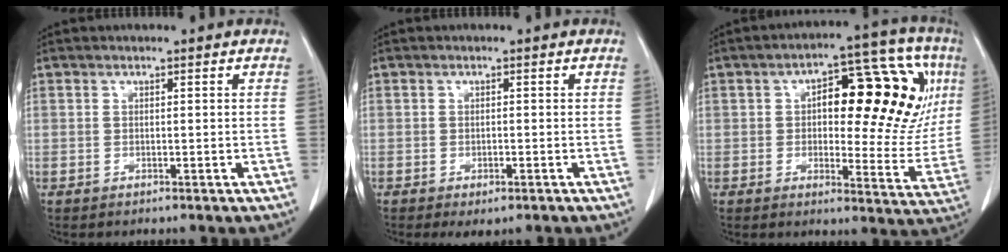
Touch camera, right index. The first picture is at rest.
{"total": 2.3, "force": [-1.4, 0.9, 1.7], "torque": [-0.025, -0.005, -0.012]}
{"total": 20.2, "force": [4.9, 8.2, 17.8], "torque": [-0.234, 0.040, 0.067]}